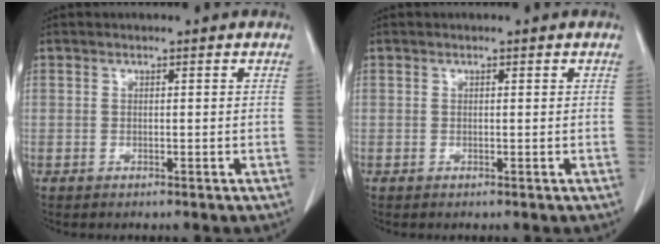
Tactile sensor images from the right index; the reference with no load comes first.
{"total": 0.0}